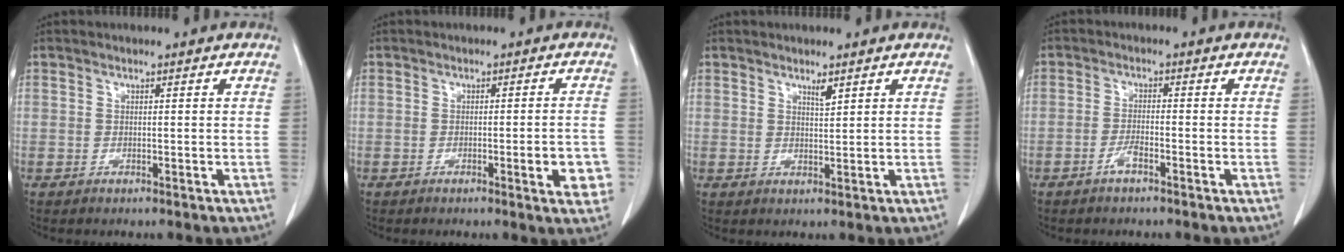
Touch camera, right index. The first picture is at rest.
{"total": 2.2, "force": [-0.8, 0.4, 2.0], "torque": [-0.020, -0.002, -0.011]}
{"total": 1.6, "force": [1.2, 0.2, 1.1], "torque": [-0.022, -0.005, 0.022]}
{"total": 2.3, "force": [-1.5, 0.2, 1.7], "torque": [-0.036, 0.000, -0.031]}